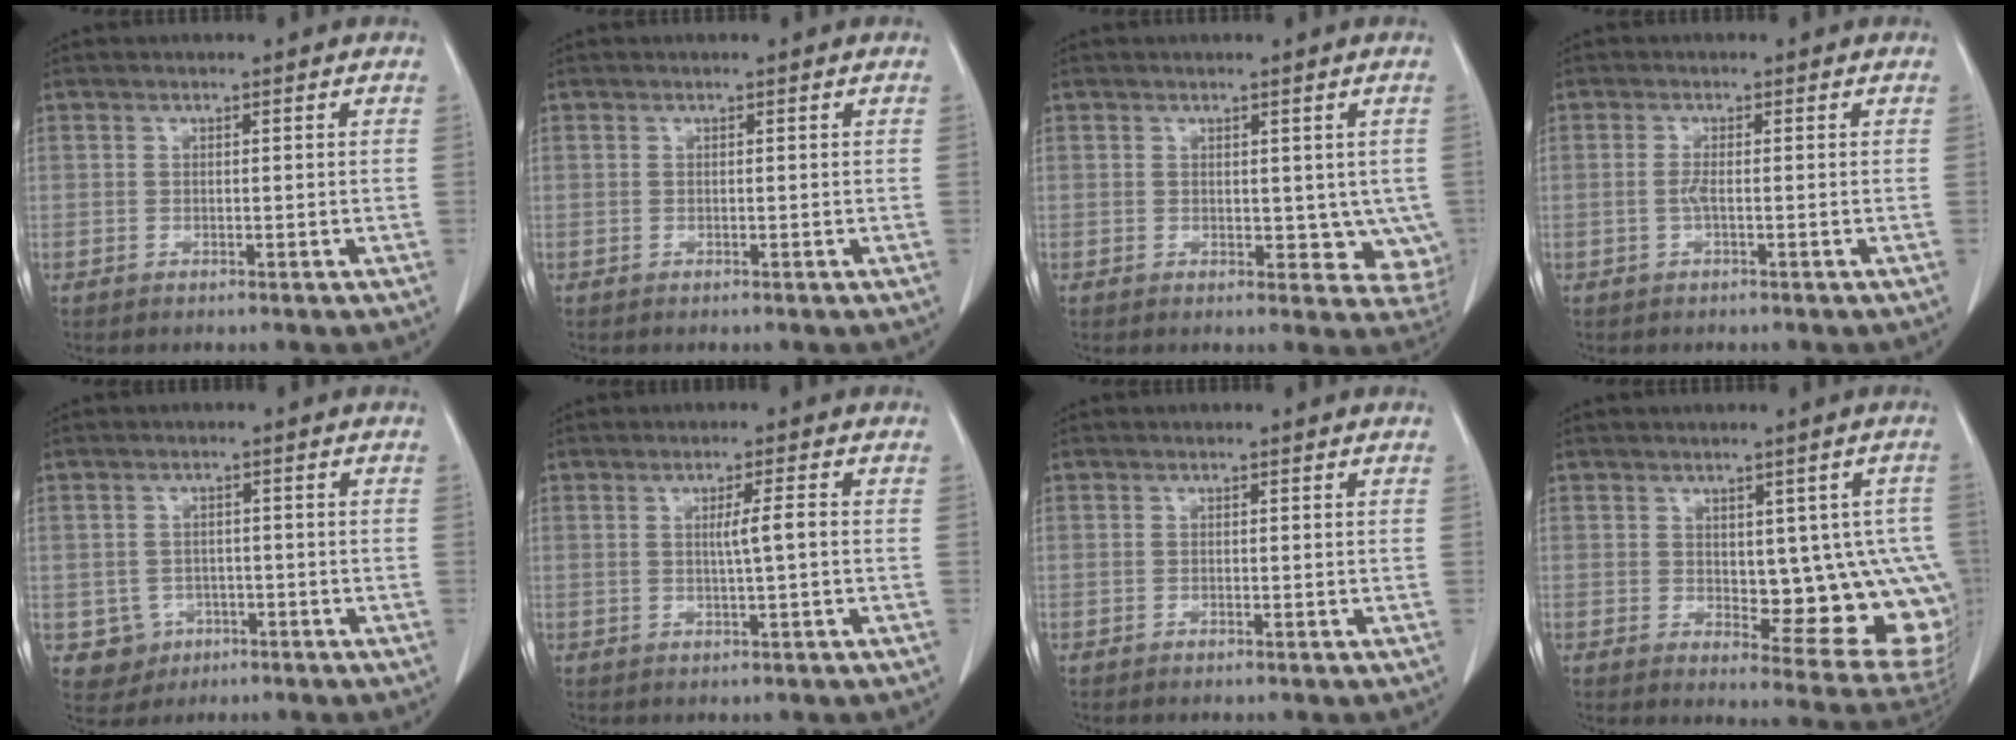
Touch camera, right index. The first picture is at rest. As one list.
[{"total": 0.0}, {"total": 6.1, "force": [0.4, 3.9, 4.6], "torque": [-0.031, -0.009, 0.011]}, {"total": 1.3, "force": [-0.3, 0.0, 1.3], "torque": [-0.027, 0.001, -0.007]}, {"total": 3.5, "force": [-1.3, 3.2, 0.1], "torque": [0.004, 0.011, -0.015]}, {"total": 2.8, "force": [0.0, -0.4, 2.8], "torque": [-0.048, -0.001, 0.001]}, {"total": 0.0}, {"total": 13.4, "force": [-0.4, 5.6, 12.2], "torque": [-0.105, 0.005, 0.013]}]